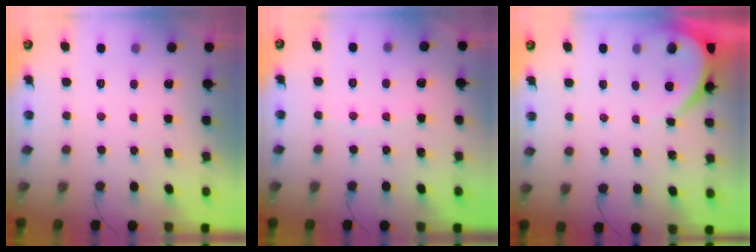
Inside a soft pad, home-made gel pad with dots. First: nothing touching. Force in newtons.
{"total": 3.1, "press": 3.1, "slide": 0.6}
{"total": 3.9, "press": 3.9, "slide": 0.6}